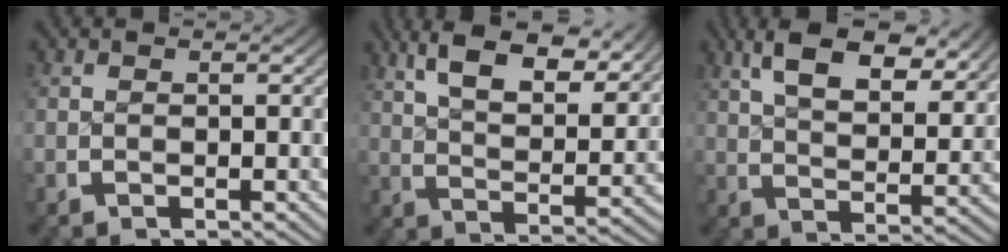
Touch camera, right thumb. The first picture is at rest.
{"total": 9.9, "force": [6.3, 4.0, 6.5], "torque": [-0.109, 0.011, 0.096]}
{"total": 8.1, "force": [5.2, 3.2, 5.4], "torque": [-0.082, 0.008, 0.083]}